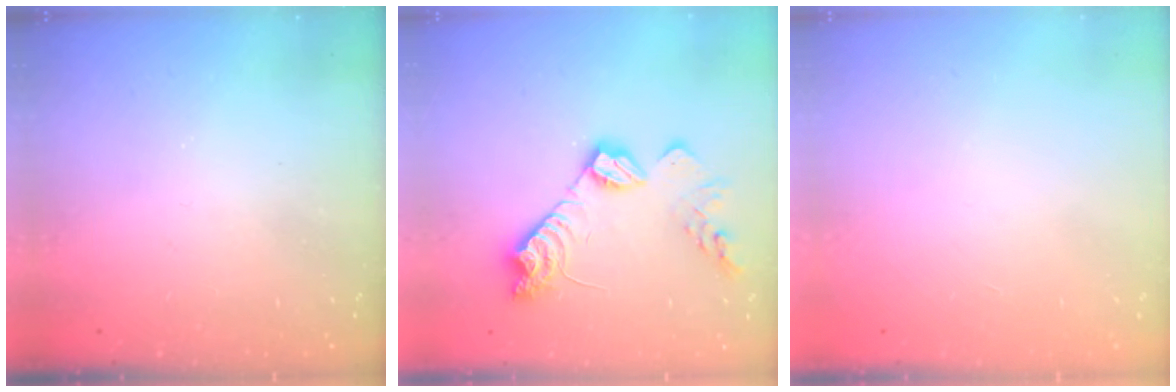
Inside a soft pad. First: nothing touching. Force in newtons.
{"total": 13.2, "press": 13.2, "slide": 0.4}
{"total": 0.0}